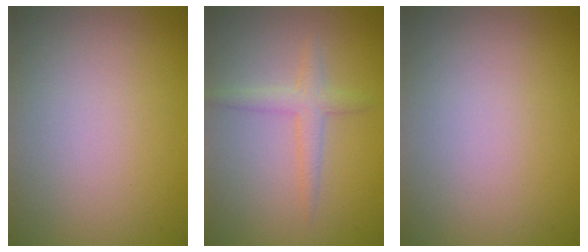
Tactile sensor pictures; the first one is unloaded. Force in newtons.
{"total": 2.0, "press": 2.0, "slide": 0.1}
{"total": 0.0}